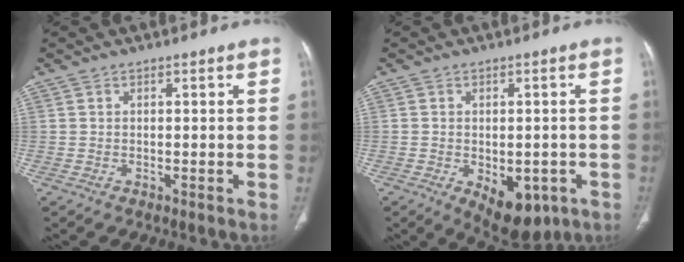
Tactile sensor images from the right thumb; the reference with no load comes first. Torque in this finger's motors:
{"motor_torque": [0.59, 1.30, -0.12, 0.11, 0.18]}